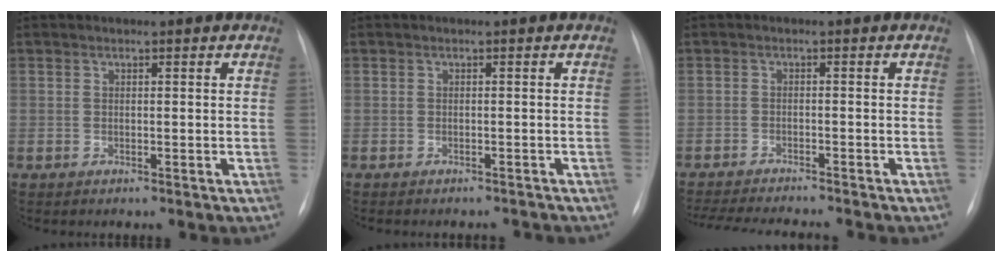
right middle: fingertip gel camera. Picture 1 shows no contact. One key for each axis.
{"total": 3.0, "fx": -2.8, "fy": 1.0, "fz": 0.5, "tx": 0.000, "ty": -0.002, "tz": -0.032}
{"total": 10.7, "fx": -9.8, "fy": 0.5, "fz": 4.3, "tx": -0.066, "ty": -0.014, "tz": -0.142}